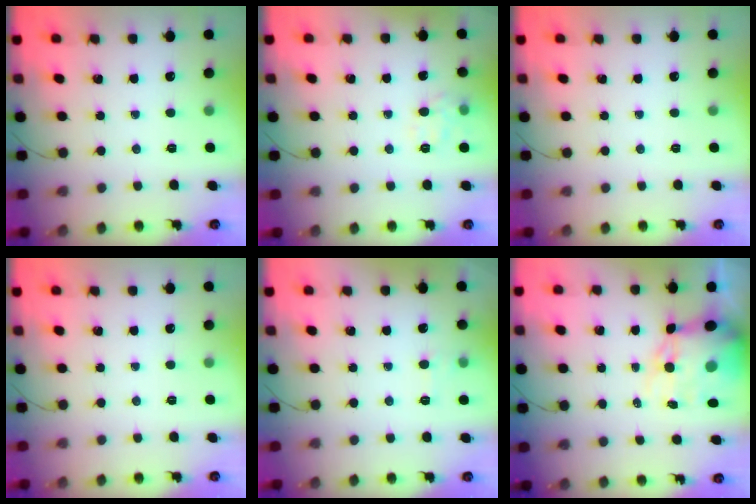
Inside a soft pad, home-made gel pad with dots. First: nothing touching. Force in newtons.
{"total": 5.4, "press": 5.3, "slide": 1.3}
{"total": 0.0}
{"total": 0.0}
{"total": 6.3, "press": 5.9, "slide": 2.0}
{"total": 13.0, "press": 12.6, "slide": 3.4}